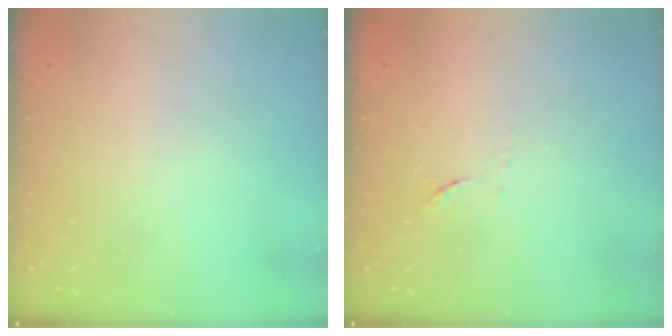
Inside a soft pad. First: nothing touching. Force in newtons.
{"total": 5.4, "press": 5.3, "slide": 0.9}